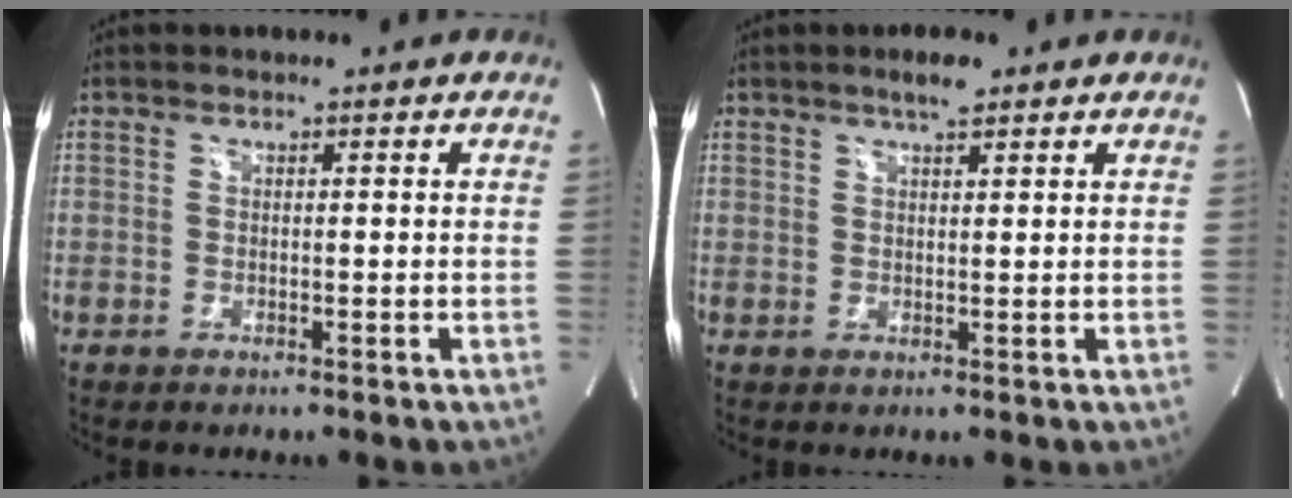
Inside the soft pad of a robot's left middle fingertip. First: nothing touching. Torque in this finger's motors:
{"motor_torque": [0.23, 0.06, 0.07, 0.01]}